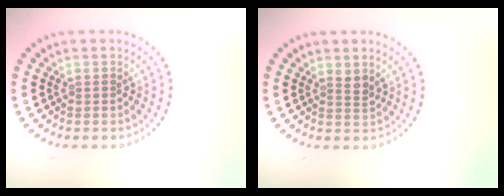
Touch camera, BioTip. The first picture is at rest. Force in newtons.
{"total": 1.2, "press": 0.9, "slide": 0.8}